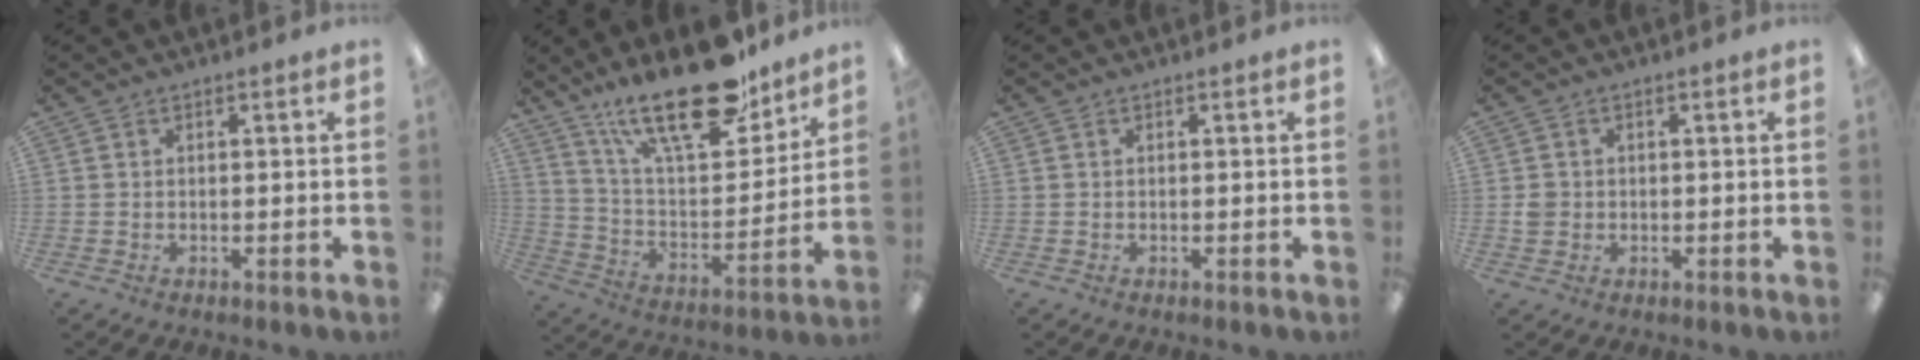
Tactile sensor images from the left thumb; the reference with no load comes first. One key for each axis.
{"total": 24.4, "fx": 17.2, "fy": 8.9, "fz": 14.8, "tx": -0.243, "ty": -0.098, "tz": 0.294}
{"total": 0.0}
{"total": 2.1, "fx": -0.1, "fy": 2.0, "fz": 0.5, "tx": -0.010, "ty": 0.003, "tz": -0.005}